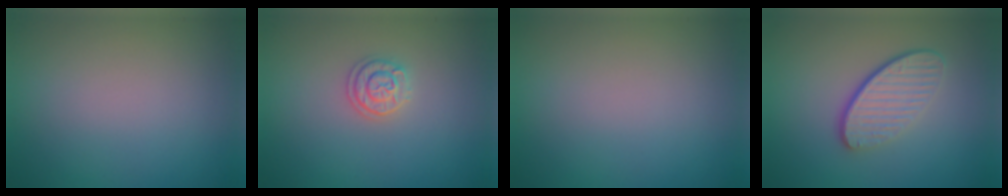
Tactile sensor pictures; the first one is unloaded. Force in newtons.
{"total": 2.1, "press": 2.0, "slide": 0.6}
{"total": 0.0}
{"total": 4.6, "press": 3.2, "slide": 3.3}